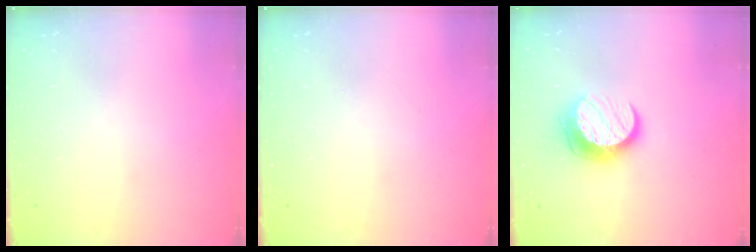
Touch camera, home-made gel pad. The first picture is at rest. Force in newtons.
{"total": 0.0}
{"total": 10.2, "press": 10.2, "slide": 0.7}